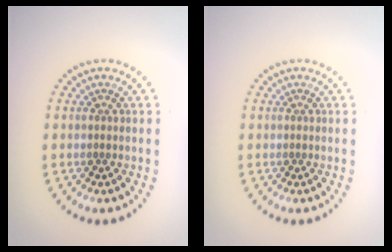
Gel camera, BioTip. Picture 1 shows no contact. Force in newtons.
{"total": 0.0}